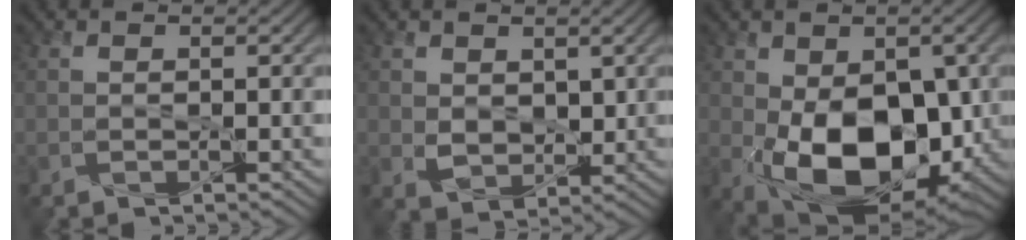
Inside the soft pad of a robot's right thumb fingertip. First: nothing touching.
{"total": 3.4, "force": [1.2, 2.5, 1.8], "torque": [-0.047, -0.011, 0.024]}
{"total": 14.4, "force": [-2.6, 8.9, 11.0], "torque": [-0.192, -0.034, -0.033]}